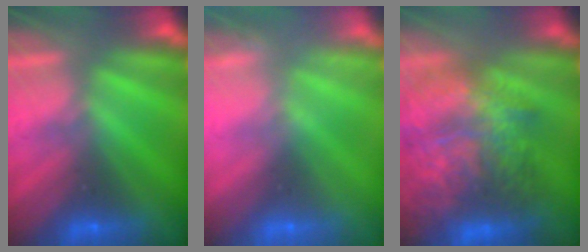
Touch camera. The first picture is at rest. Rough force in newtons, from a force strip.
{"total": 2.4}
{"total": 8.1}